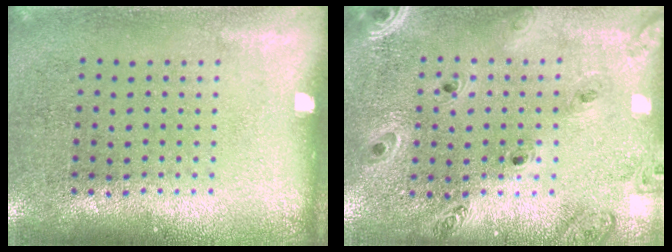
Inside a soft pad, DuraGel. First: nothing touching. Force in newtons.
{"total": 1.3, "press": 1.2, "slide": 0.3}